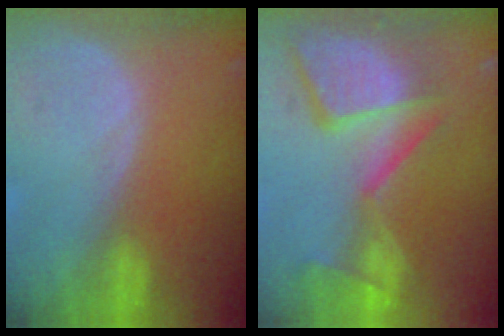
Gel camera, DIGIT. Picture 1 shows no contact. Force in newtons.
{"total": 13.1, "press": 11.3, "slide": 6.6}